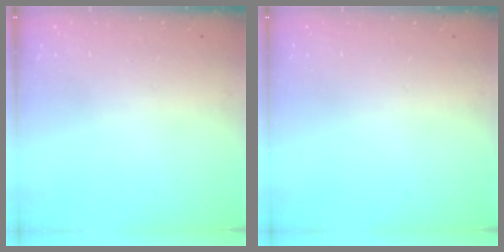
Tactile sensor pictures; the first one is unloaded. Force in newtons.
{"total": 0.0}